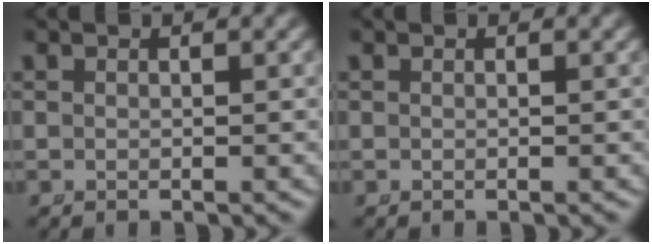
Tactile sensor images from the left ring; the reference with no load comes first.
{"total": 0.0}